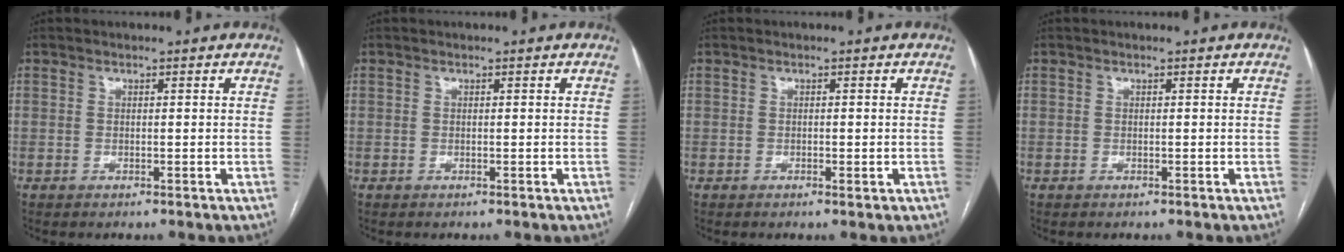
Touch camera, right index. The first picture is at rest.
{"total": 0.0}
{"total": 0.7, "force": [-0.3, 0.2, 0.6], "torque": [-0.012, -0.001, -0.002]}
{"total": 0.0}